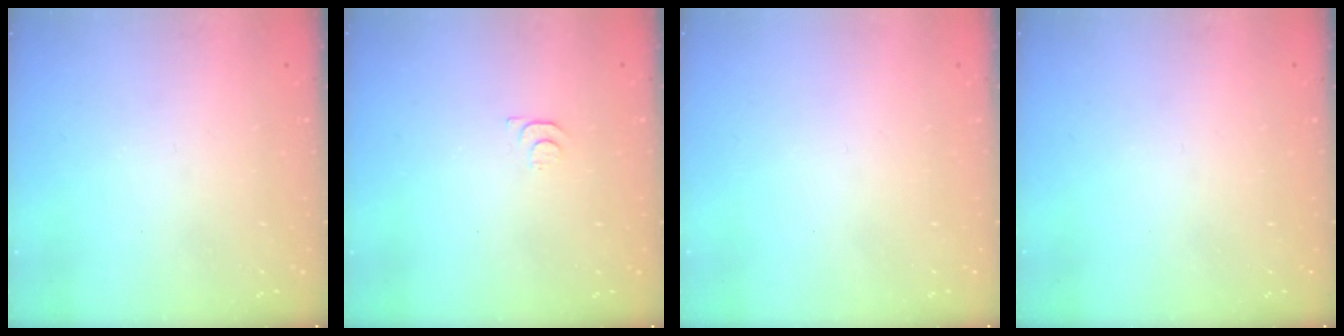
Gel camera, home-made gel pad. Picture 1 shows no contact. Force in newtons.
{"total": 6.3, "press": 6.3, "slide": 0.7}
{"total": 1.5, "press": 1.5, "slide": 0.1}
{"total": 0.0}